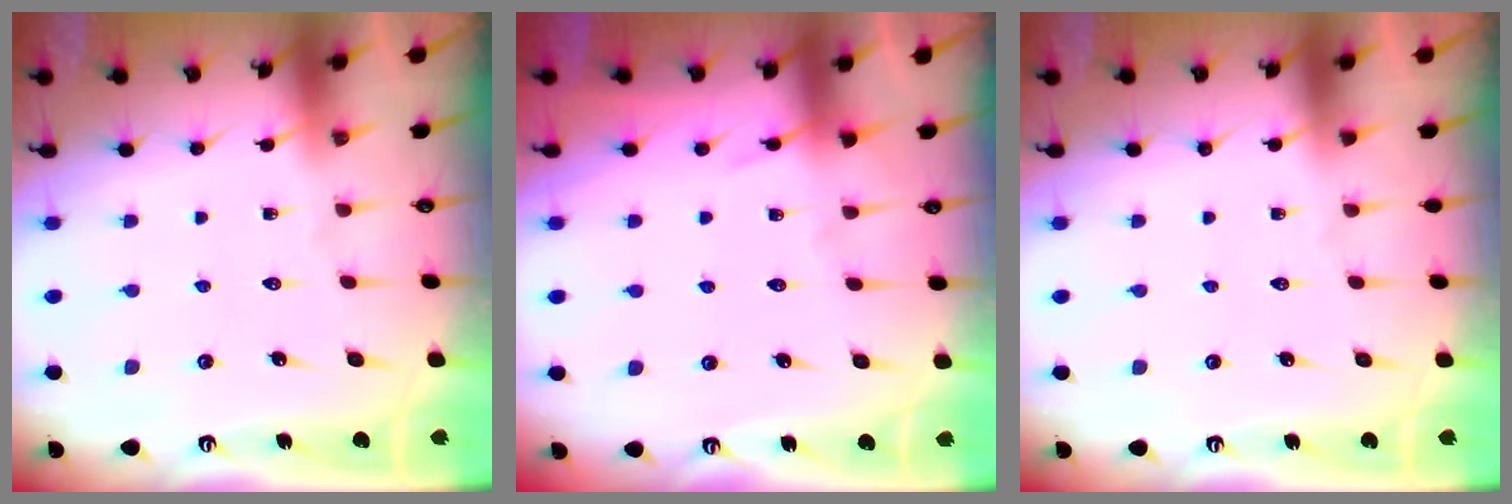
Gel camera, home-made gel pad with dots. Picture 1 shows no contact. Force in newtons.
{"total": 4.4, "press": 4.4, "slide": 0.5}
{"total": 0.0}